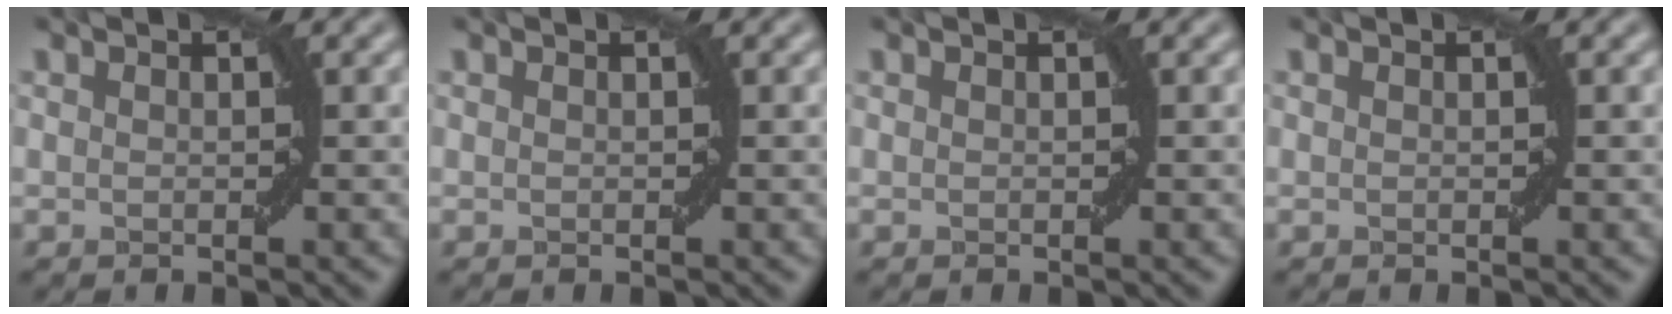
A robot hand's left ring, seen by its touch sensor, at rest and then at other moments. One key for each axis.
{"total": 0.0}
{"total": 0.0}
{"total": 0.0}